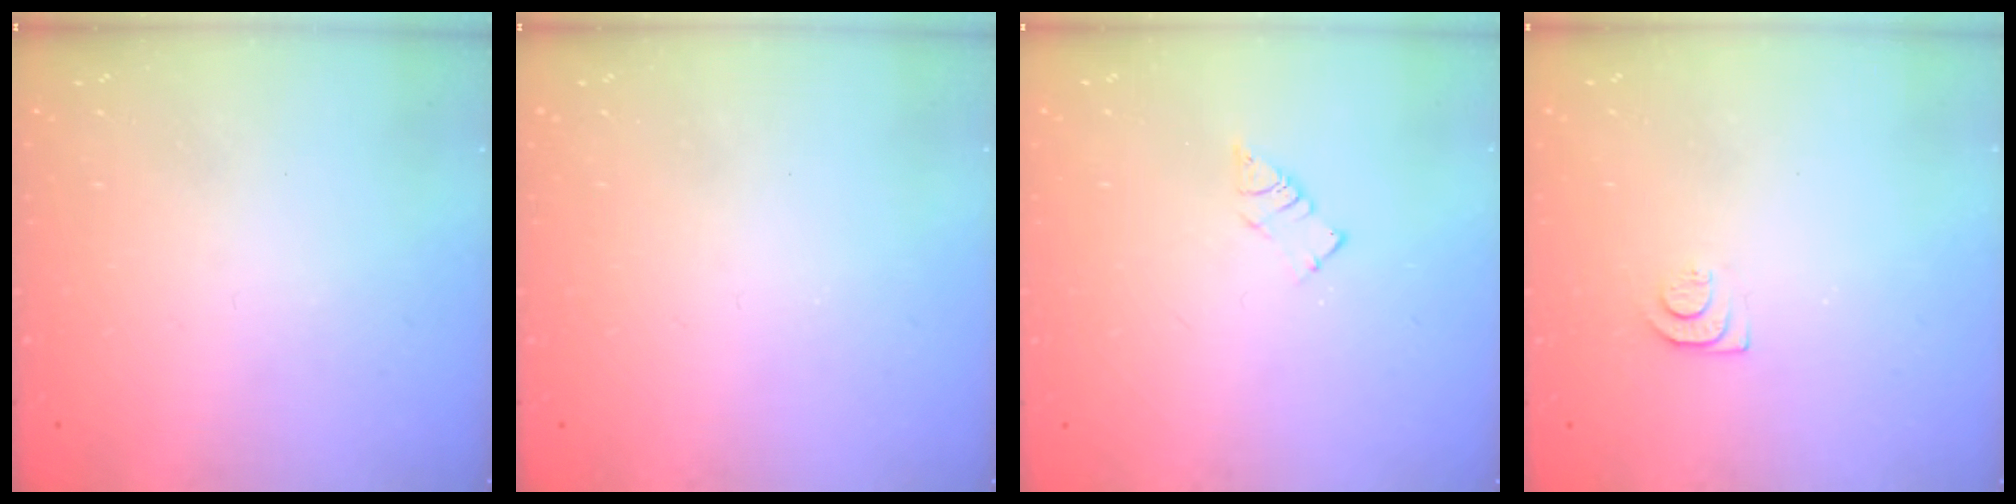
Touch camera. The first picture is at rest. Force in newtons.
{"total": 1.8, "press": 1.8, "slide": 0.4}
{"total": 3.6, "press": 3.6, "slide": 0.4}
{"total": 7.4, "press": 7.4, "slide": 0.5}